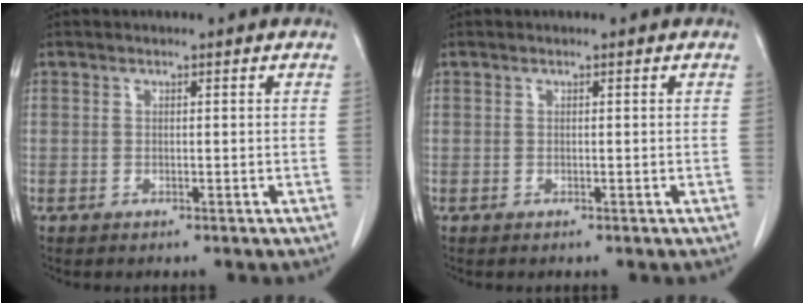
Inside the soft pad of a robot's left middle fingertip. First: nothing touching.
{"total": 0.0}